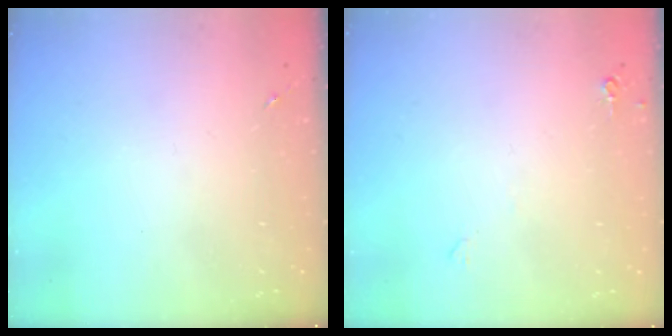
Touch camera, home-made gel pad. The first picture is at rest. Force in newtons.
{"total": 4.1, "press": 4.0, "slide": 0.7}